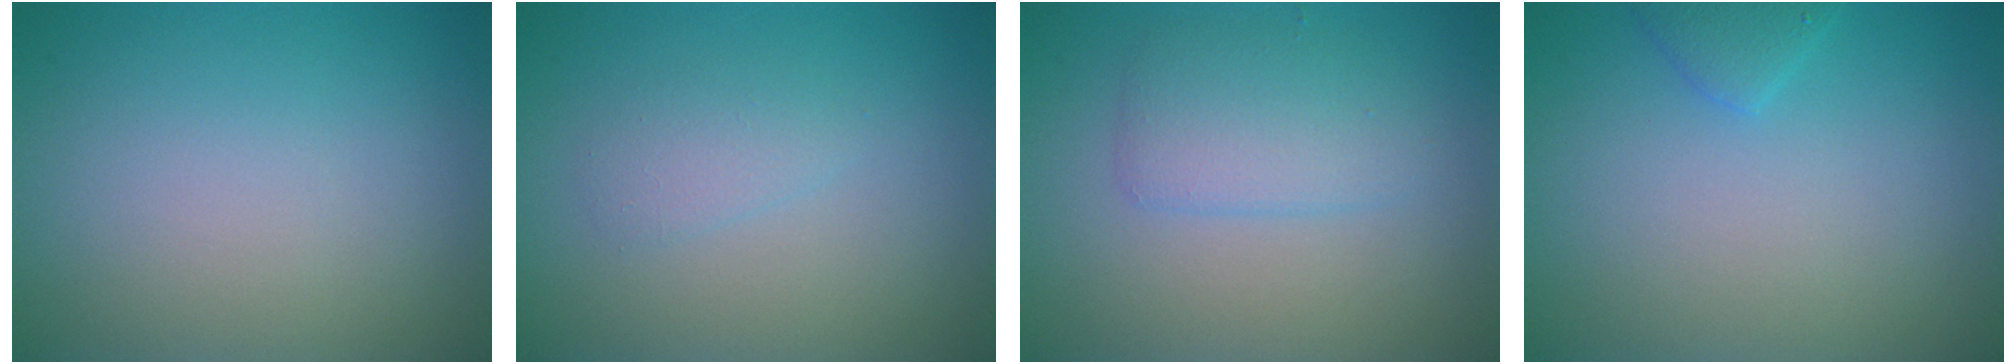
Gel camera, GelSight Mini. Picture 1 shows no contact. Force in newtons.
{"total": 1.4, "press": 1.4, "slide": 0.1}
{"total": 2.9, "press": 2.9, "slide": 0.2}
{"total": 1.3, "press": 1.3, "slide": 0.1}